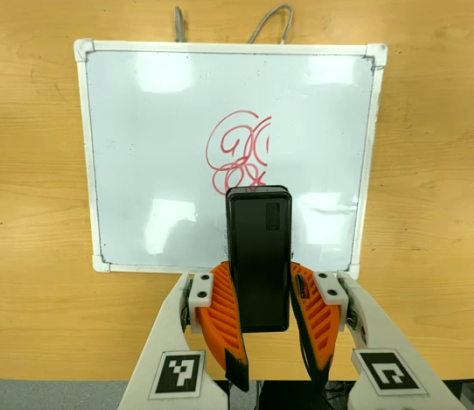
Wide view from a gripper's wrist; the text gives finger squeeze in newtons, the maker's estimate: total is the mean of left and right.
{"total": 8.8, "left": 6.8, "right": 10.8}